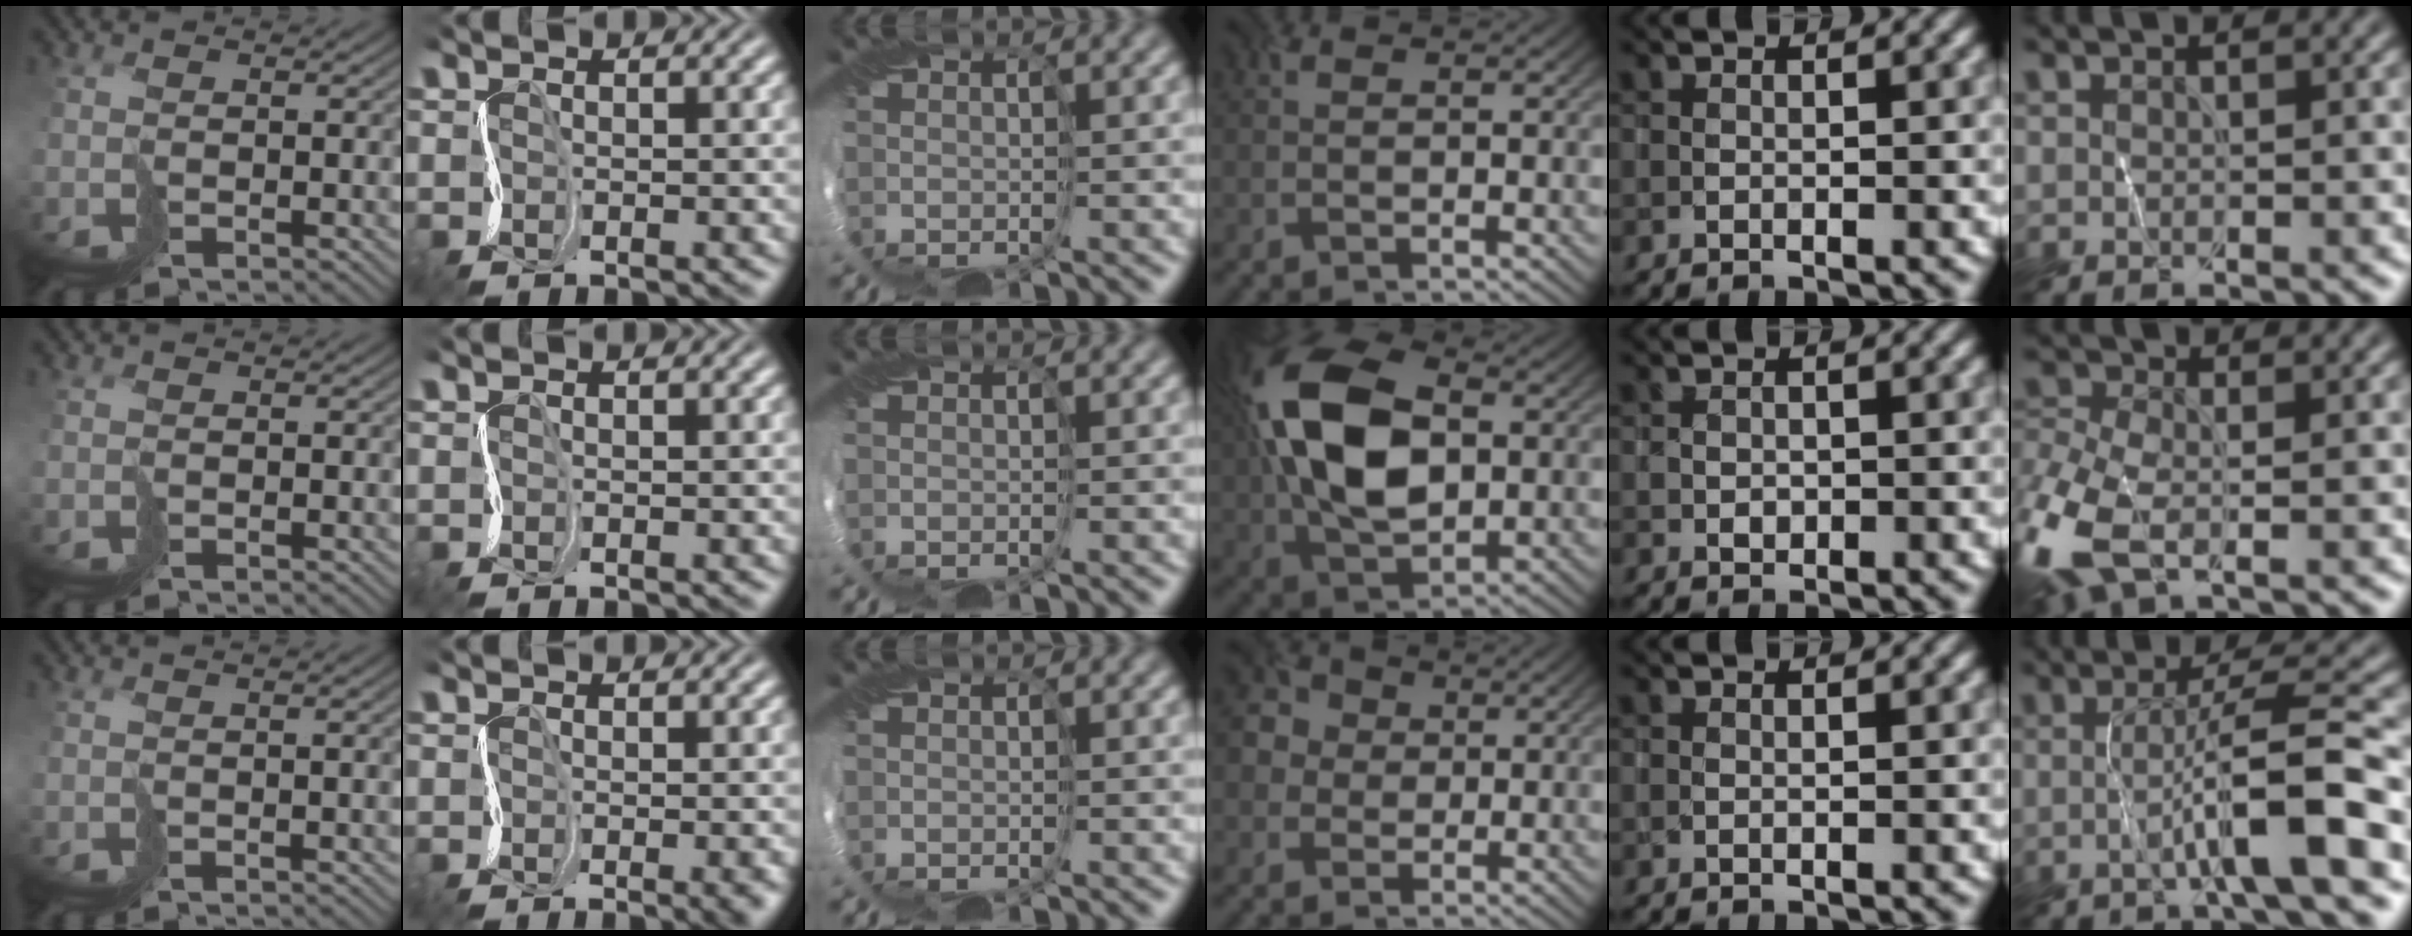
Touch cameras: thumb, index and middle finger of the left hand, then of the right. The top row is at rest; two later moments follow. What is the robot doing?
{"motion": "cut", "object": "receipt paper"}